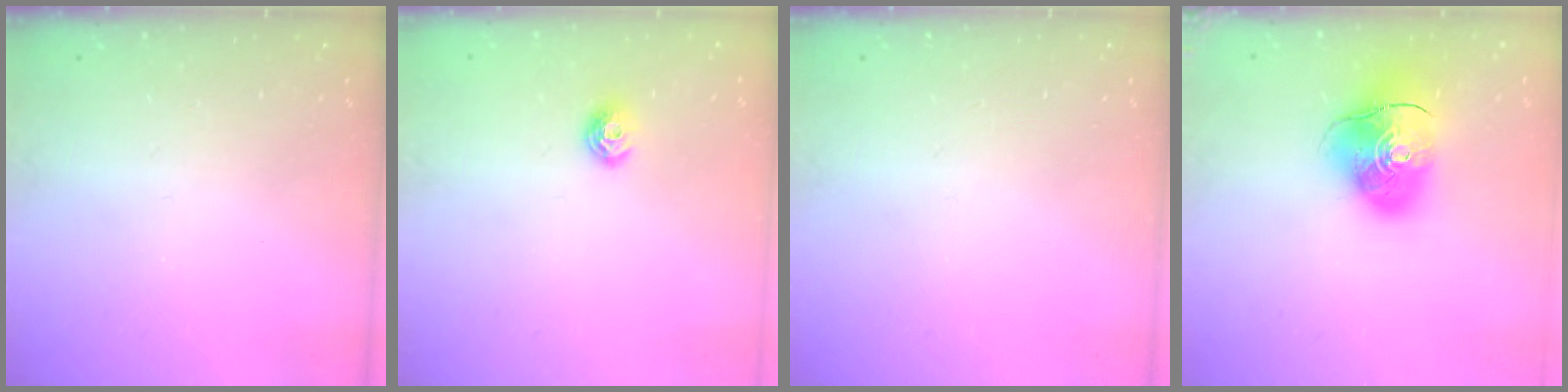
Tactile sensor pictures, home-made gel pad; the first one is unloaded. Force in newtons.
{"total": 8.0, "press": 8.0, "slide": 1.0}
{"total": 0.0}
{"total": 12.7, "press": 12.6, "slide": 2.0}